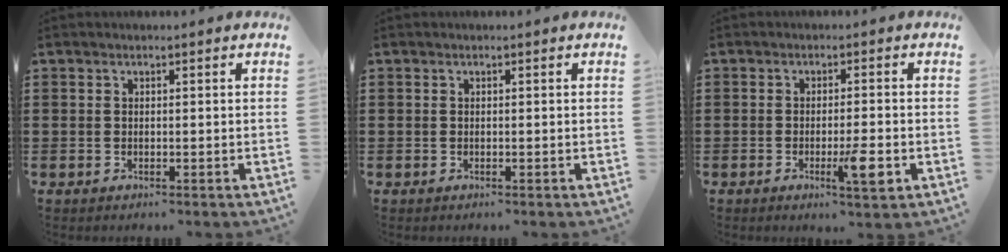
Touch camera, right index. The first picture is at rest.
{"total": 0.0}
{"total": 5.4, "force": [-2.0, 0.7, 5.0], "torque": [-0.092, -0.014, -0.034]}